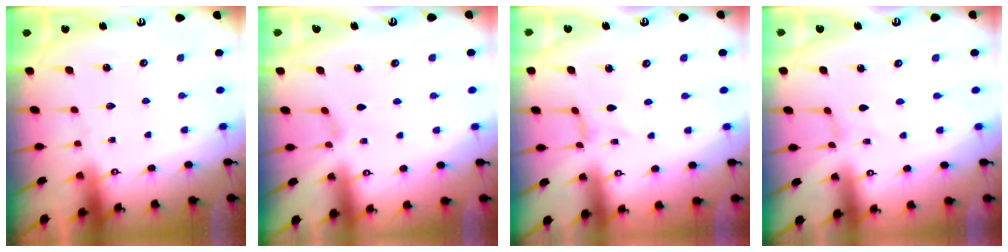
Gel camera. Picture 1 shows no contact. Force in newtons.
{"total": 1.0, "press": 1.0, "slide": 0.3}
{"total": 0.0}
{"total": 0.0}